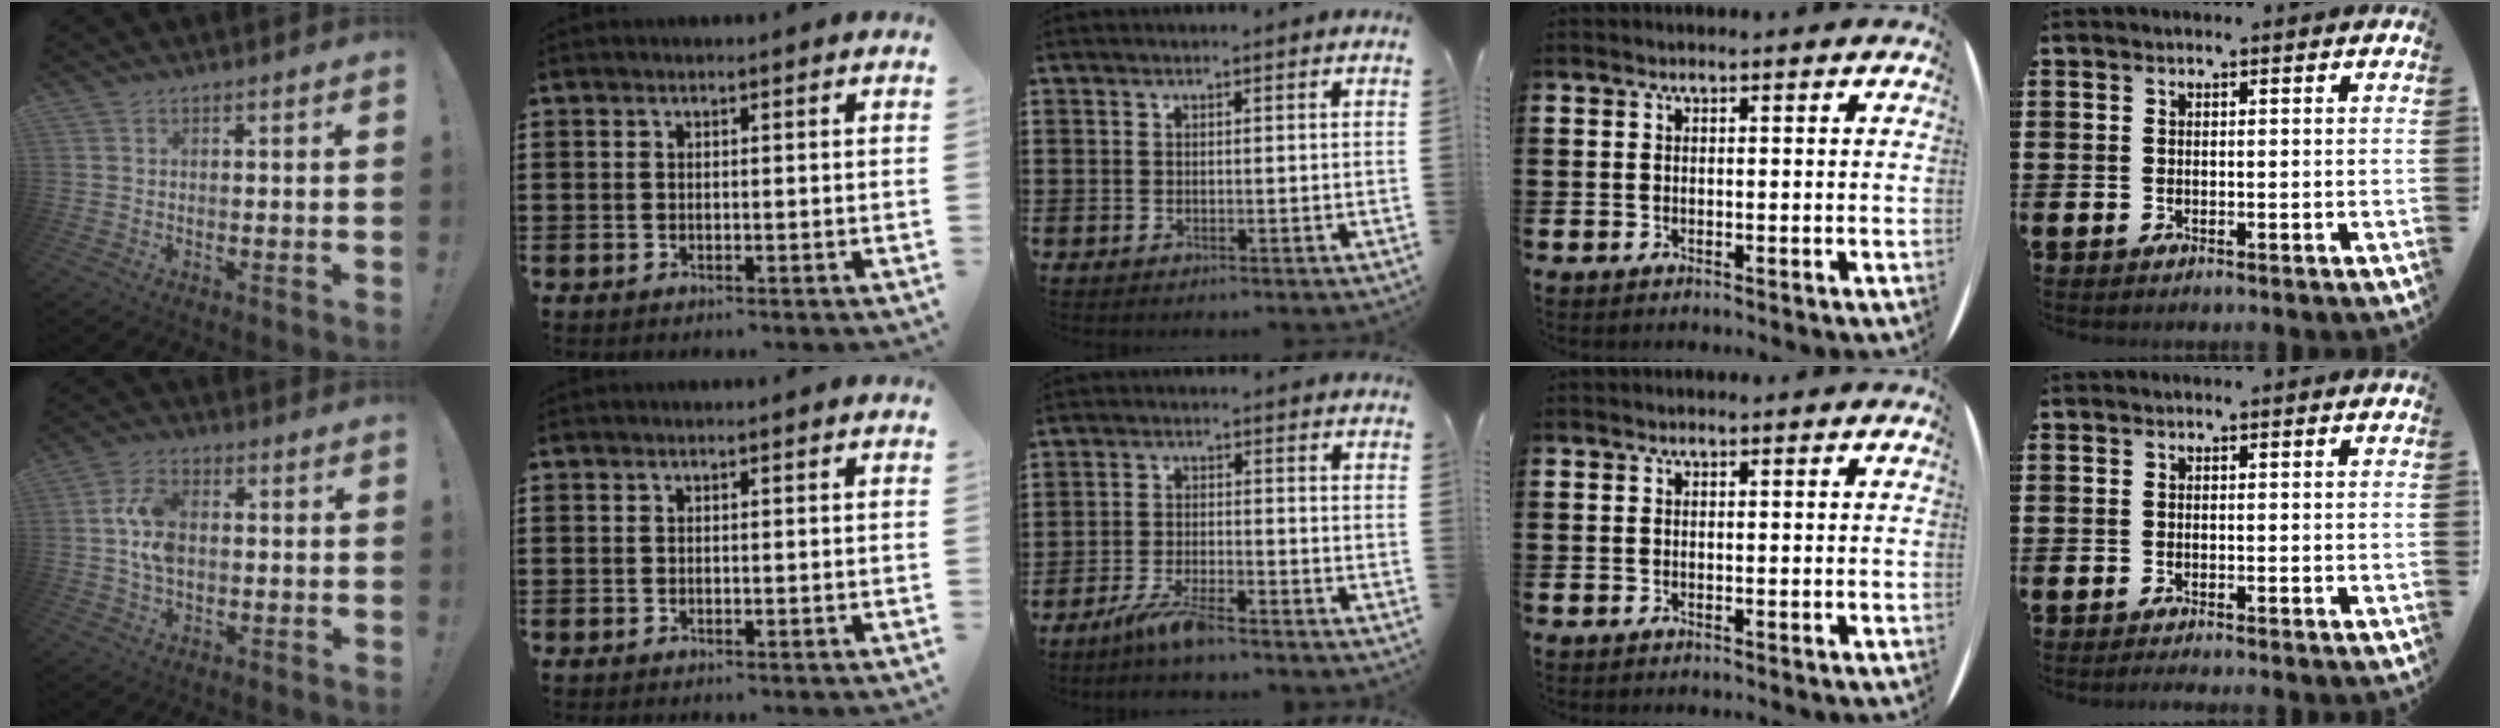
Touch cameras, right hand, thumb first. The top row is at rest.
{"thumb": {"total": 9.5, "force": [0.4, 6.3, 7.1], "torque": [-0.139, 0.013, 0.011]}, "middle": {"total": 4.9, "force": [-4.0, 0.2, 2.9], "torque": [-0.072, -0.012, -0.078]}, "little": {"total": 0.5, "force": [-0.5, -0.1, 0.3], "torque": [-0.004, -0.003, -0.009]}}